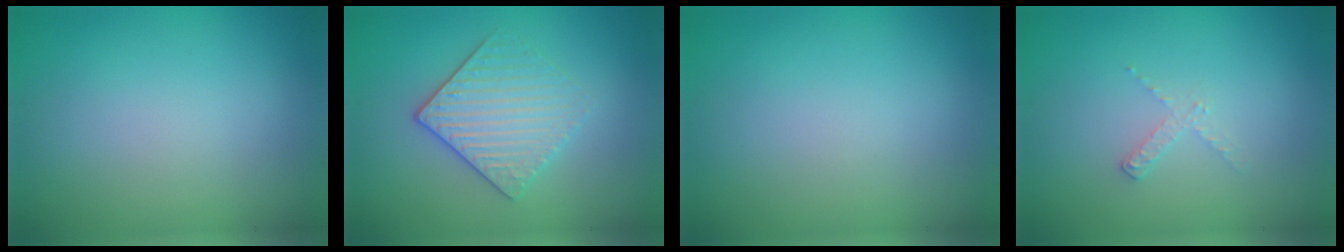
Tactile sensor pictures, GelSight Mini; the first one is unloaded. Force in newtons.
{"total": 3.7, "press": 3.3, "slide": 1.7}
{"total": 0.0}
{"total": 1.1, "press": 1.1, "slide": 0.2}